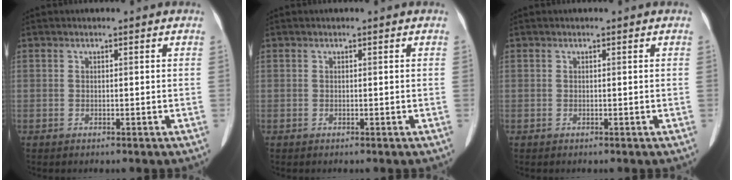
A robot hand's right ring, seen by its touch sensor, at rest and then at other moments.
{"total": 0.0}
{"total": 0.0}